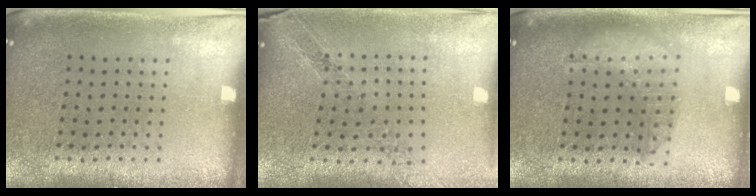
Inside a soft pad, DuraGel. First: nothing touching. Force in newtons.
{"total": 1.1, "press": 1.1, "slide": 0.1}
{"total": 1.4, "press": 1.4, "slide": 0.4}